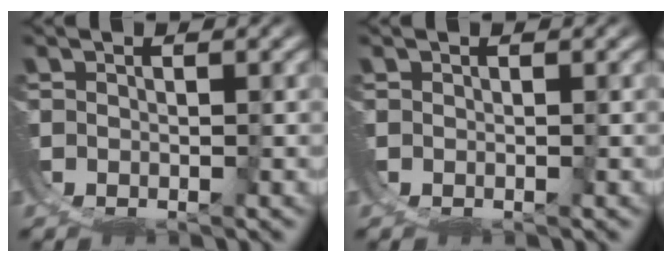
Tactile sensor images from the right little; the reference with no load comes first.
{"total": 0.0}